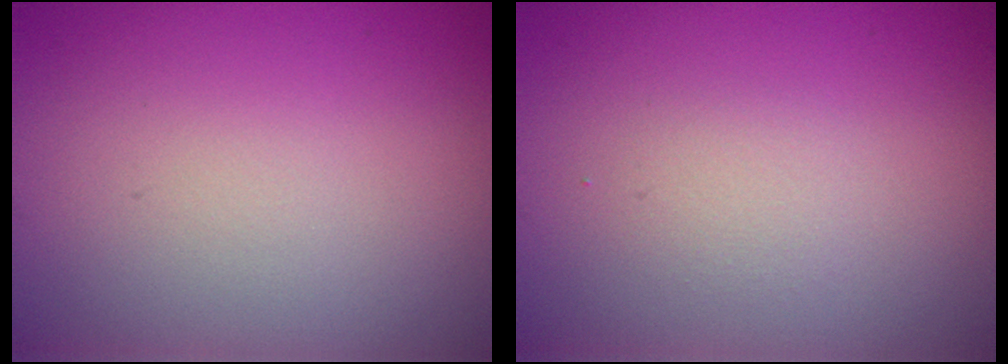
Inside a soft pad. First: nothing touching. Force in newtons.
{"total": 1.1, "press": 1.1, "slide": 0.1}